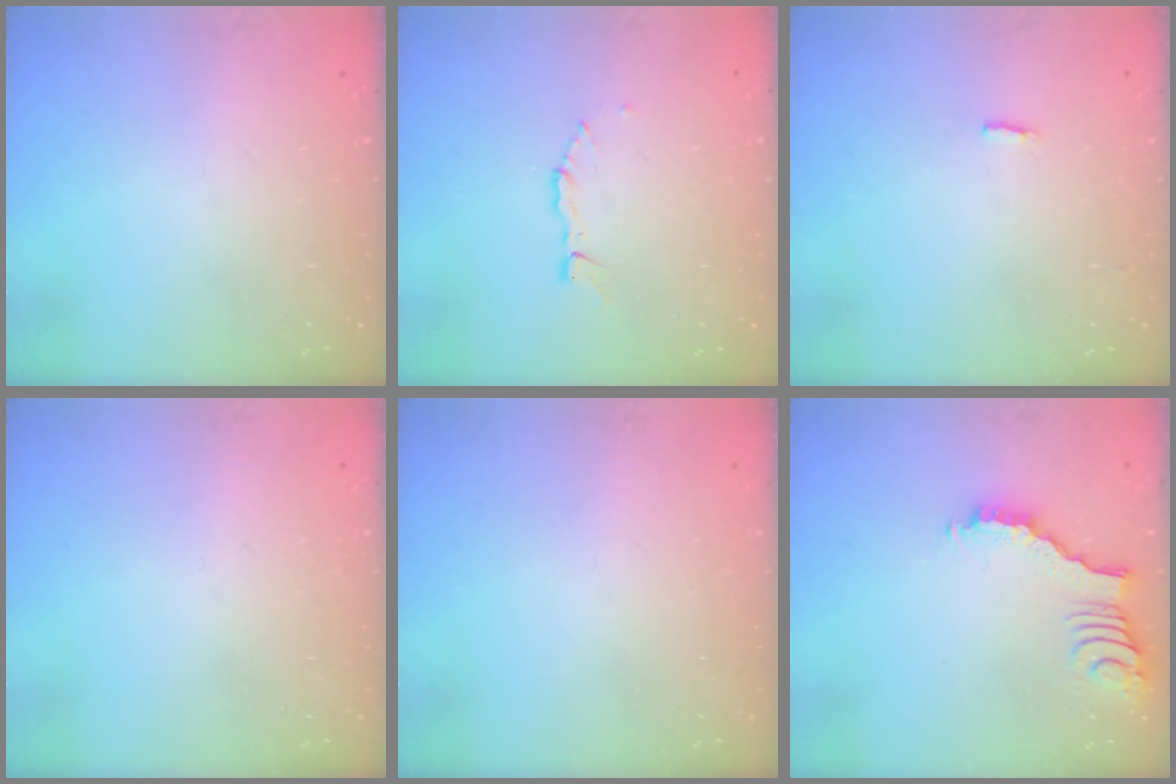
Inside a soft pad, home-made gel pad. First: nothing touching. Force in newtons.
{"total": 1.9, "press": 1.9, "slide": 0.2}
{"total": 2.2, "press": 2.1, "slide": 0.5}
{"total": 0.0}
{"total": 0.0}
{"total": 2.5, "press": 2.4, "slide": 0.4}